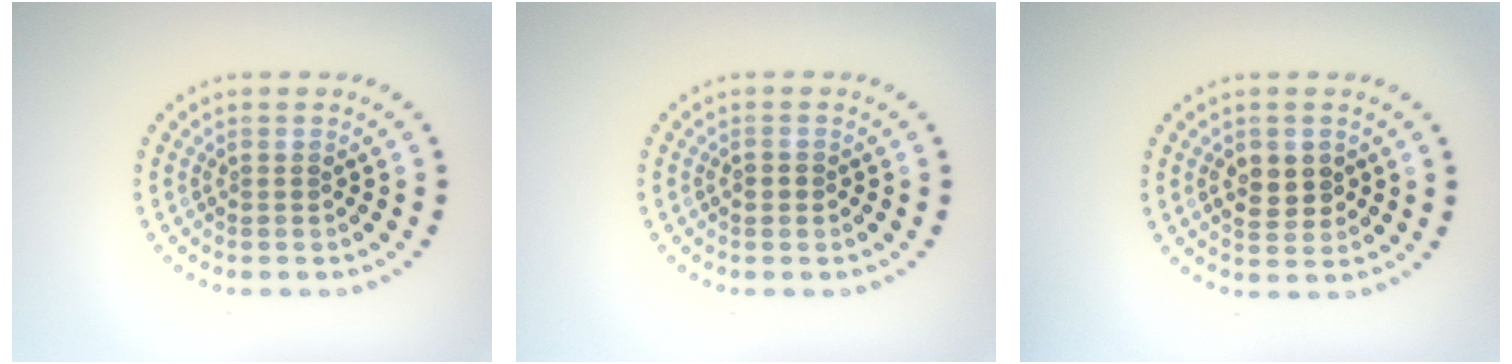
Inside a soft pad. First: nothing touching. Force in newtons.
{"total": 1.3, "press": 1.3, "slide": 0.1}
{"total": 2.9, "press": 2.8, "slide": 0.4}